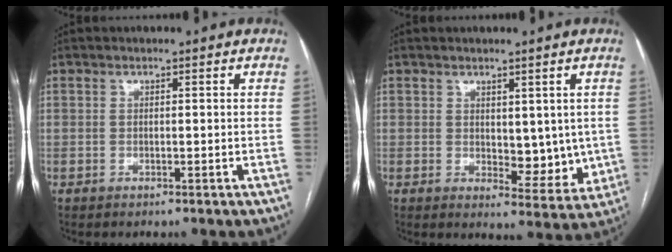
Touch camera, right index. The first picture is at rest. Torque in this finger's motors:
{"motor_torque": [0.81, 0.94, 0.05, 0.04]}